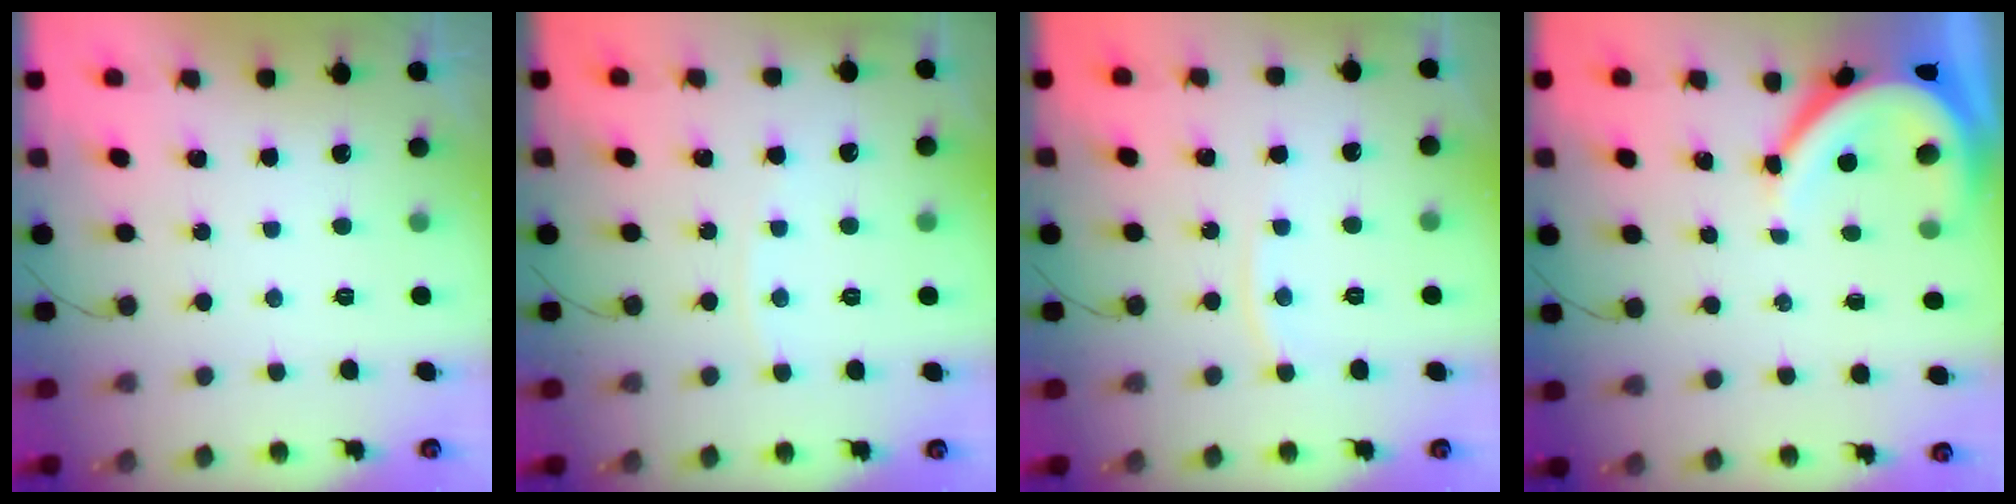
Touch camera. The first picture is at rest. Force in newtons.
{"total": 2.9, "press": 2.8, "slide": 0.4}
{"total": 5.0, "press": 4.9, "slide": 0.7}
{"total": 9.3, "press": 9.3, "slide": 0.9}